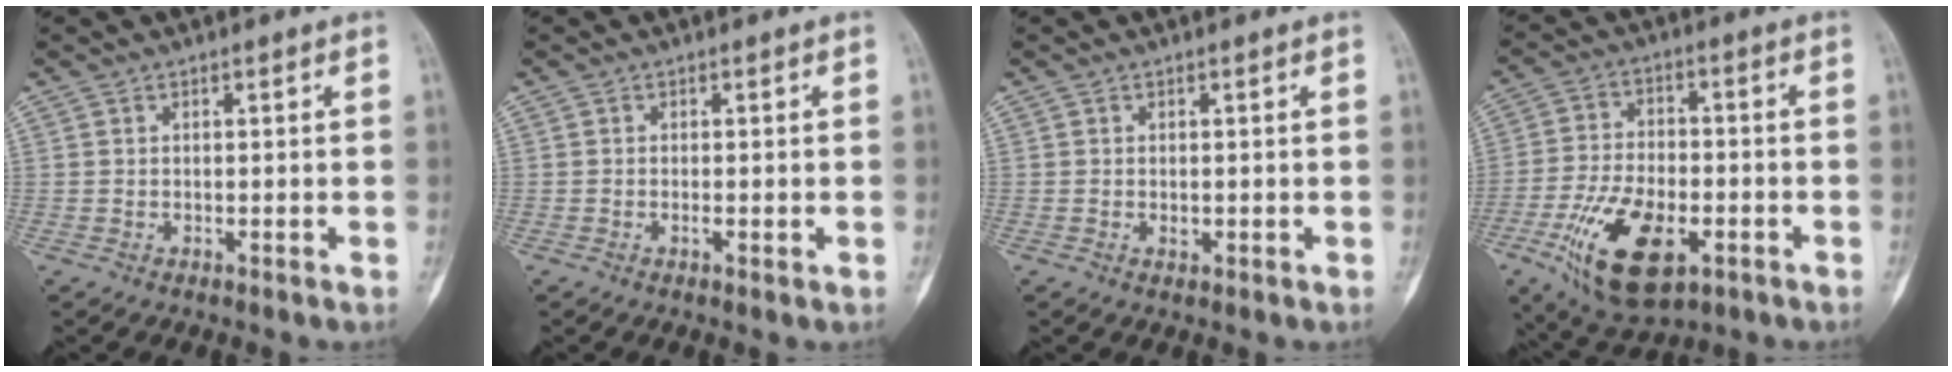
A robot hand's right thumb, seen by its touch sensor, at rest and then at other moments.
{"total": 1.1, "force": [-0.2, 0.3, 1.1], "torque": [-0.015, 0.000, -0.004]}
{"total": 0.7, "force": [-0.1, 0.6, 0.4], "torque": [-0.006, -0.001, -0.001]}
{"total": 16.4, "force": [-6.6, 8.4, 12.4], "torque": [-0.219, 0.012, -0.109]}